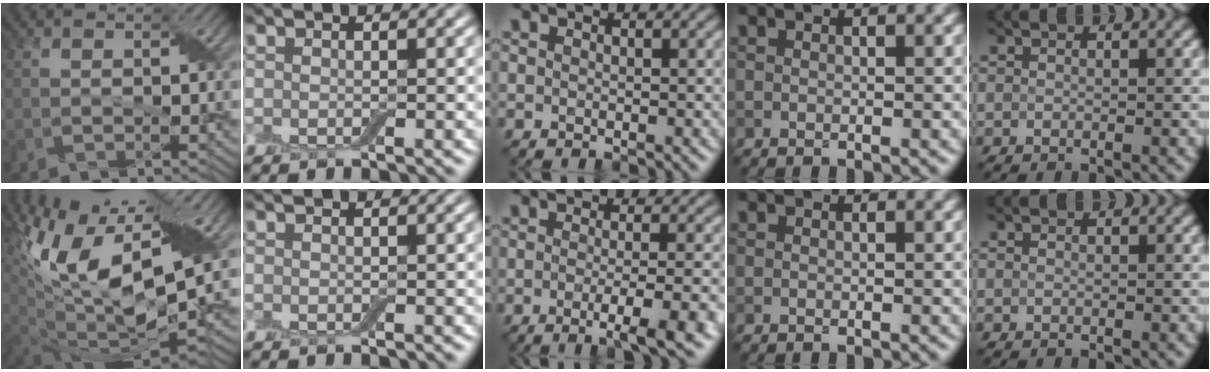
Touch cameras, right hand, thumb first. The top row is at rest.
{"thumb": {"total": 17.2, "force": [6.1, 8.2, 13.9], "torque": [-0.265, 0.001, 0.121]}, "middle": {"total": 6.0, "force": [-2.2, 1.3, 5.4], "torque": [-0.075, -0.004, -0.032]}}